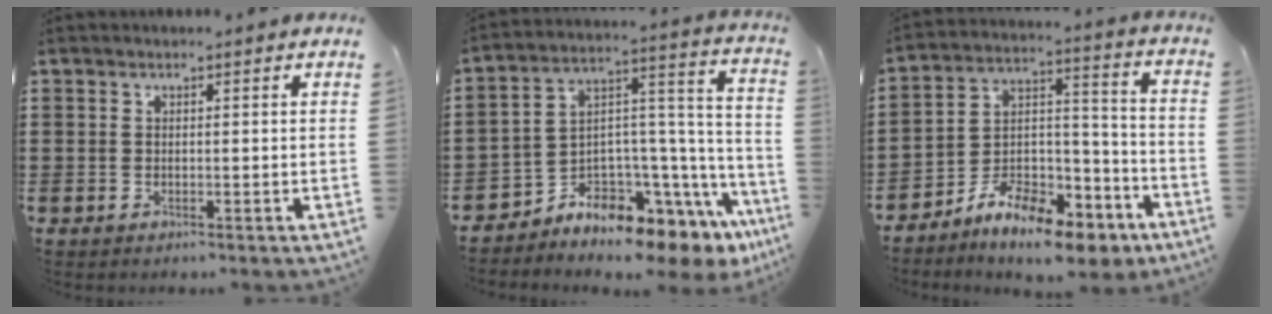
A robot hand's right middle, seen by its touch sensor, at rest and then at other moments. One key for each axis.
{"total": 5.8, "fx": -5.6, "fy": 1.3, "fz": 0.6, "tx": -0.021, "ty": -0.028, "tz": -0.113}
{"total": 11.0, "fx": -9.4, "fy": 3.0, "fz": 4.9, "tx": -0.081, "ty": 0.036, "tz": -0.178}